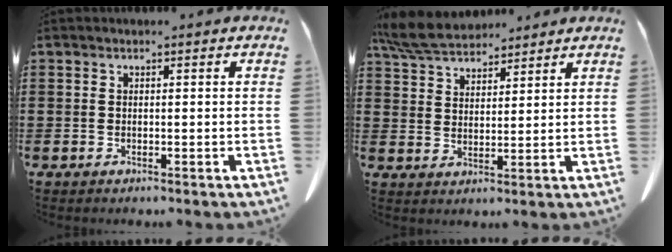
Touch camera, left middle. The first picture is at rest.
{"total": 6.6, "force": [5.9, 1.9, 2.2], "torque": [-0.066, -0.014, 0.110]}